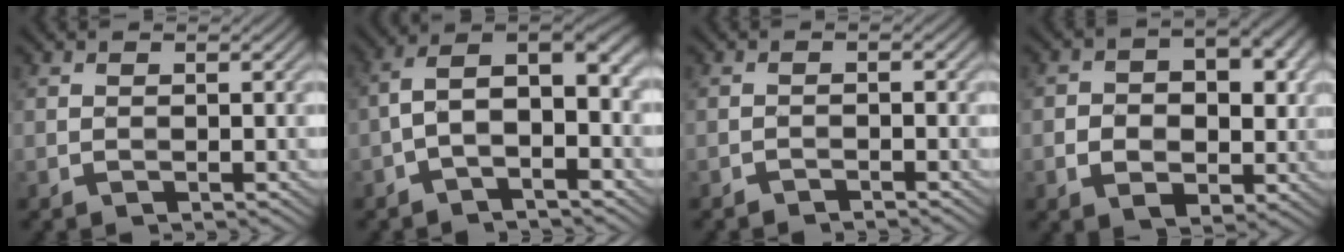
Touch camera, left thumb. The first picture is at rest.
{"total": 8.0, "force": [-1.6, 3.4, 7.0], "torque": [-0.130, 0.018, -0.037]}
{"total": 1.0, "force": [-1.0, 0.1, 0.3], "torque": [-0.005, 0.001, -0.021]}
{"total": 8.3, "force": [0.0, 5.9, 5.8], "torque": [-0.081, -0.006, 0.004]}